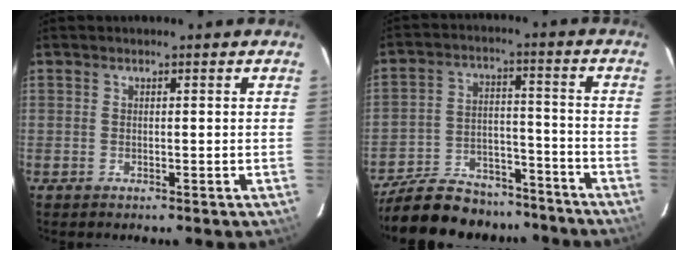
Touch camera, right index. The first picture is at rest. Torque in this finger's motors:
{"motor_torque": [0.94, -1.20, 0.39, 0.07]}